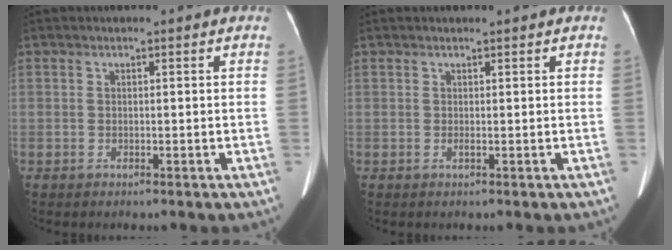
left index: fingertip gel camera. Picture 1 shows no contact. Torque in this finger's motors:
{"motor_torque": [0.25, 0.14, 0.04, 0.02]}